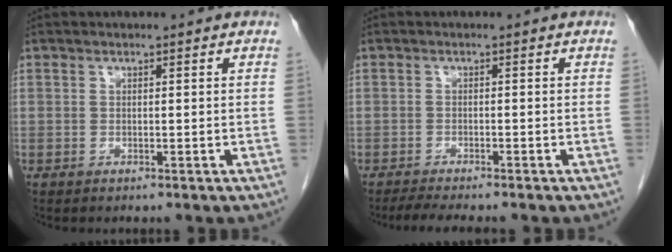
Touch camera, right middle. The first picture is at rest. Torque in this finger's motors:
{"motor_torque": [0.41, -0.30, 0.02, 0.02]}